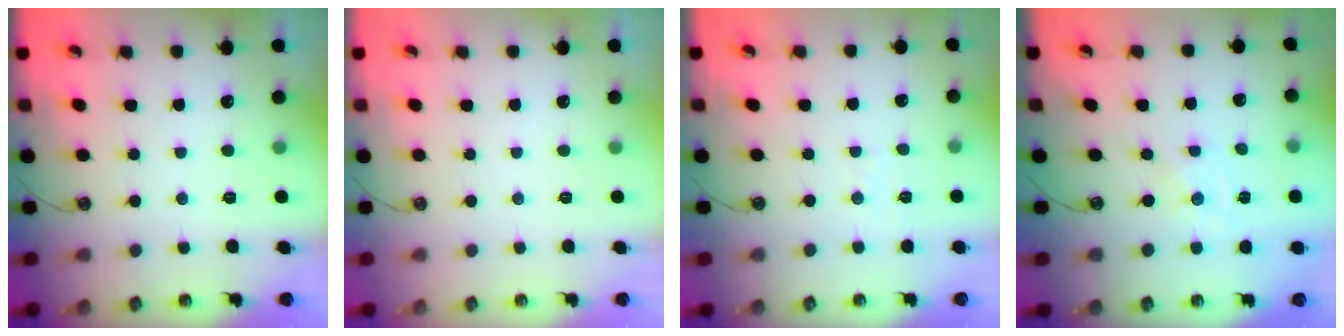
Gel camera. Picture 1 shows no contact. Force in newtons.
{"total": 0.0}
{"total": 2.7, "press": 2.7, "slide": 0.4}
{"total": 0.0}